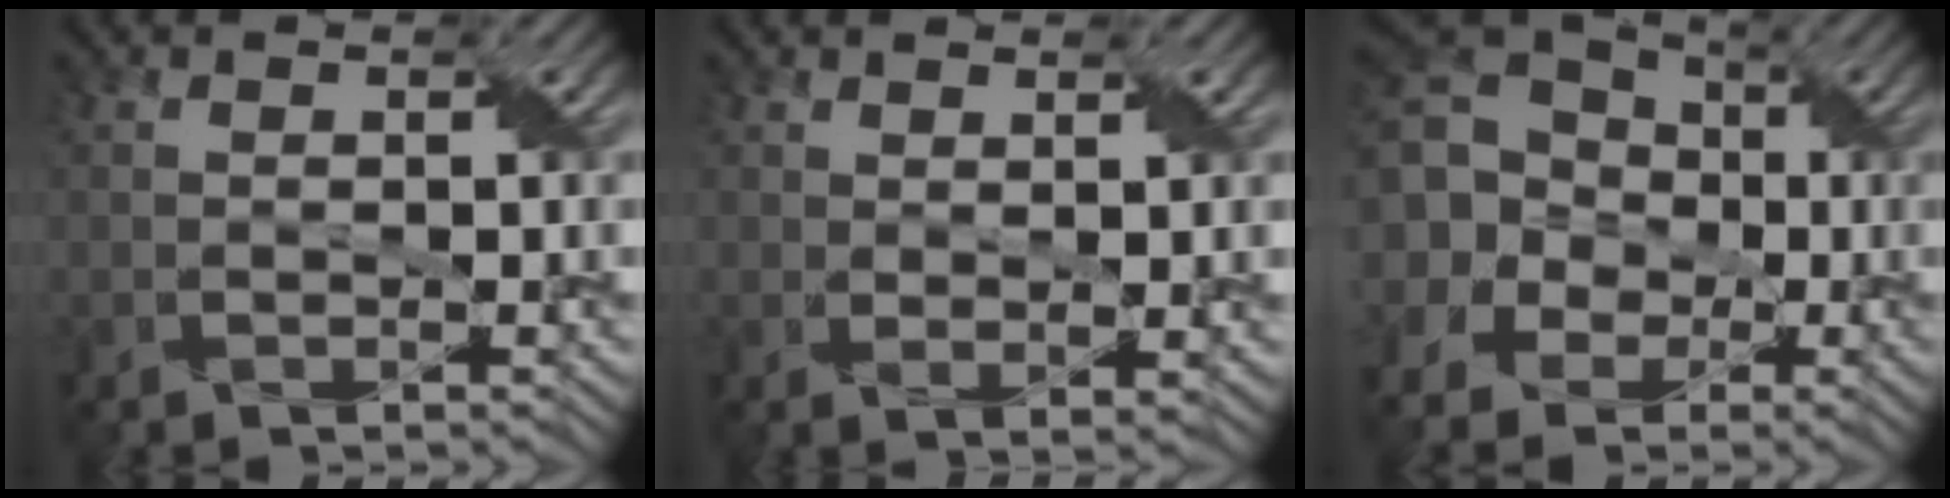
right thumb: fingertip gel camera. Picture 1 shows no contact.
{"total": 2.2, "force": [1.3, 0.4, 1.8], "torque": [-0.036, -0.003, 0.026]}
{"total": 14.2, "force": [-0.5, 11.9, 7.7], "torque": [-0.218, 0.012, -0.043]}